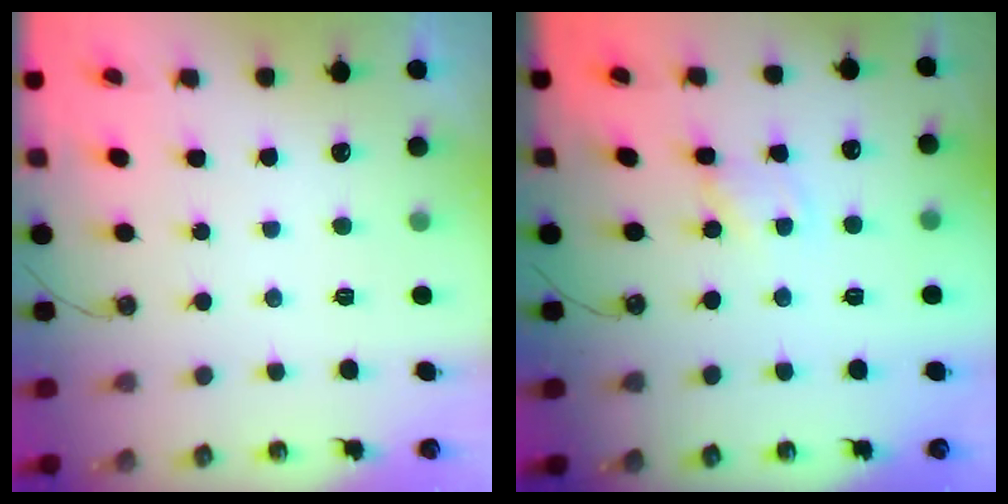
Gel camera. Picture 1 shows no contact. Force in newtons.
{"total": 1.8, "press": 1.8, "slide": 0.2}